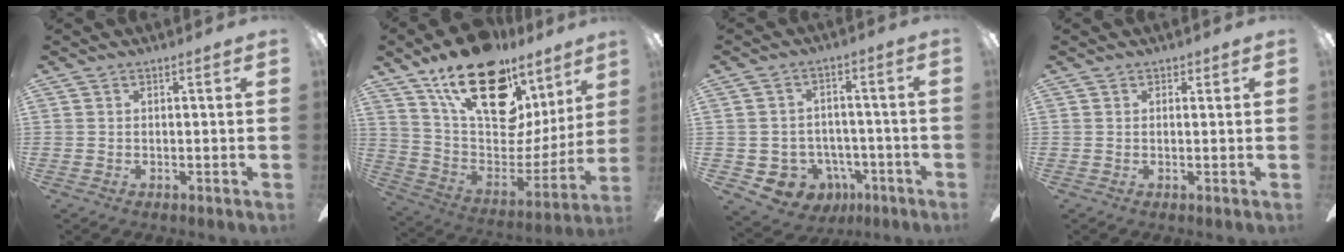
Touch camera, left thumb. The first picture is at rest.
{"total": 26.1, "force": [15.9, 12.9, 16.1], "torque": [-0.259, -0.096, 0.292]}
{"total": 7.5, "force": [-3.3, 6.4, 2.1], "torque": [-0.054, 0.023, -0.054]}
{"total": 1.0, "force": [0.7, 0.6, 0.2], "torque": [0.004, -0.001, 0.012]}